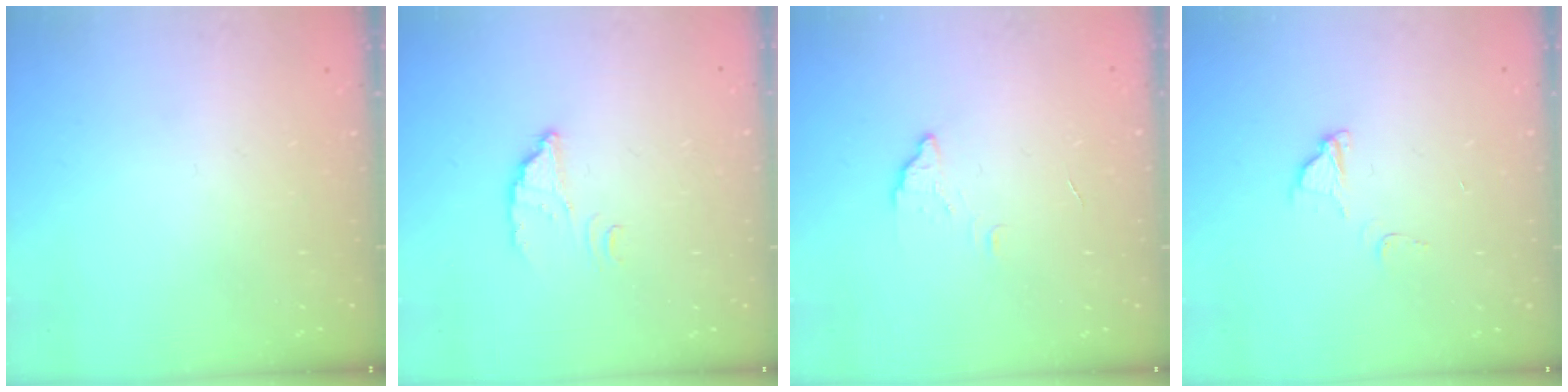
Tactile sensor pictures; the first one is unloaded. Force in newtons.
{"total": 2.6, "press": 2.6, "slide": 0.1}
{"total": 2.7, "press": 2.7, "slide": 0.2}
{"total": 4.5, "press": 4.5, "slide": 0.4}